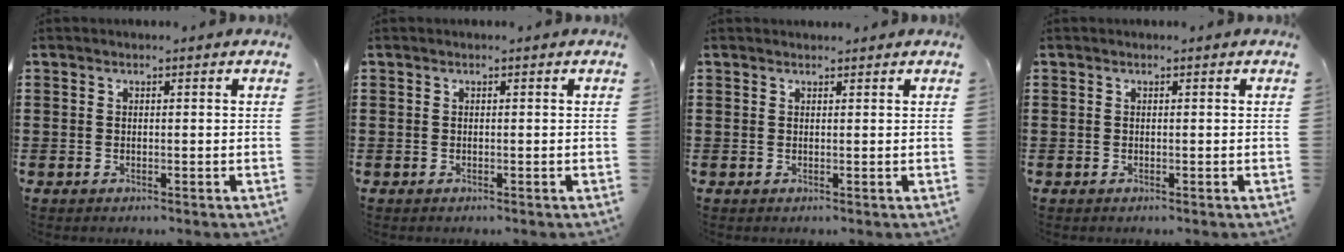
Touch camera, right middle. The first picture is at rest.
{"total": 0.0}
{"total": 0.8, "force": [0.7, 0.2, 0.0], "torque": [0.007, -0.002, 0.013]}
{"total": 0.0}